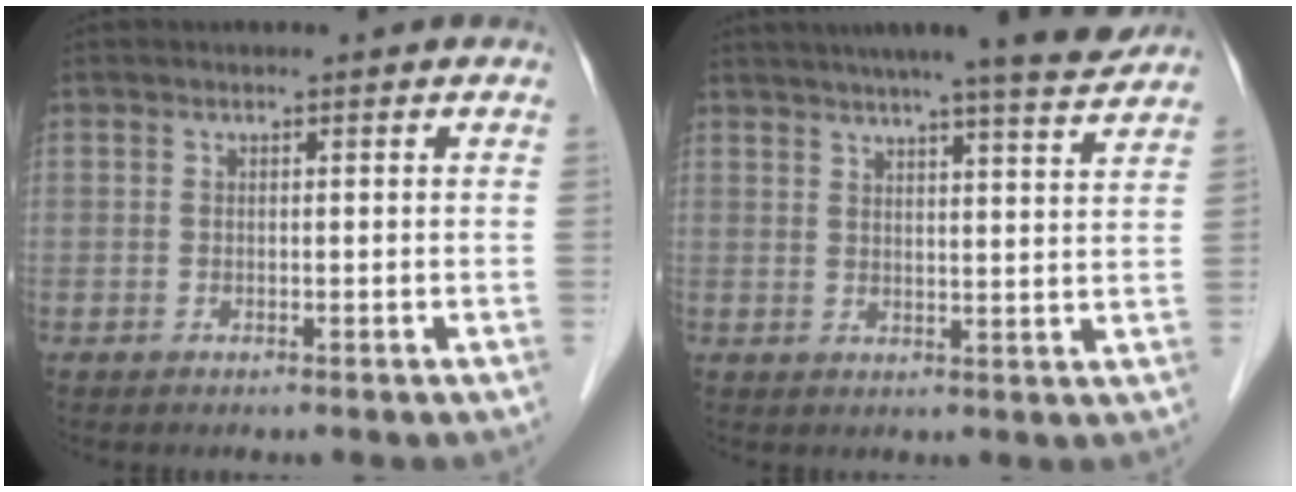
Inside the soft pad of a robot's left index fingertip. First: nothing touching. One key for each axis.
{"total": 12.6, "fx": 11.2, "fy": -0.4, "fz": 5.9, "tx": -0.091, "ty": -0.001, "tz": 0.137}